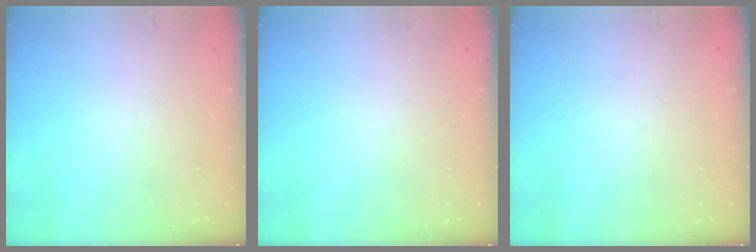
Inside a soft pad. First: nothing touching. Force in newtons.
{"total": 0.0}
{"total": 0.0}